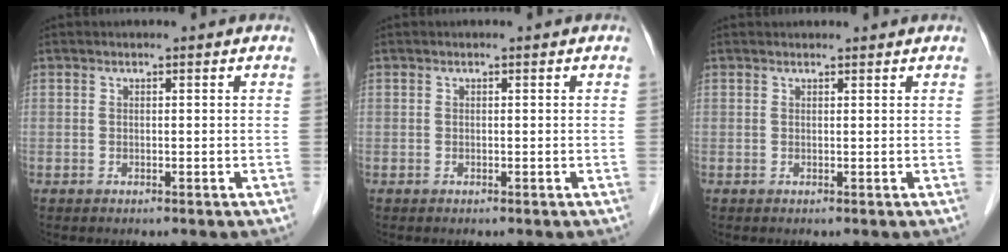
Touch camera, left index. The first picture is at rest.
{"total": 0.0}
{"total": 2.6, "force": [2.5, 0.4, 0.4], "torque": [-0.009, 0.022, 0.032]}